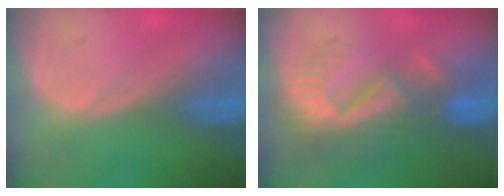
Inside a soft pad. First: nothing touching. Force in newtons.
{"total": 8.9, "press": 8.4, "slide": 2.9}